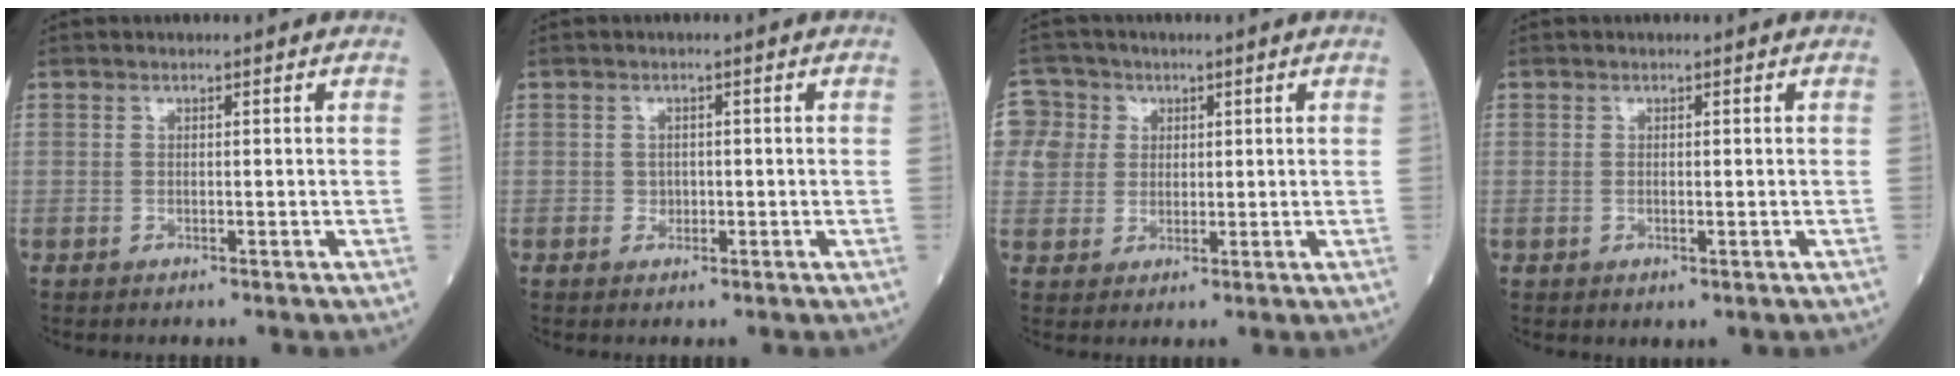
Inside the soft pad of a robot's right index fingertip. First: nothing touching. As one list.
[{"total": 1.1, "force": [-0.3, 1.1, 0.3], "torque": [0.000, 0.004, -0.002]}, {"total": 6.9, "force": [1.9, 6.7, 0.5], "torque": [-0.011, 0.023, 0.041]}, {"total": 0.7, "force": [0.0, 0.6, 0.4], "torque": [-0.010, -0.002, 0.004]}]